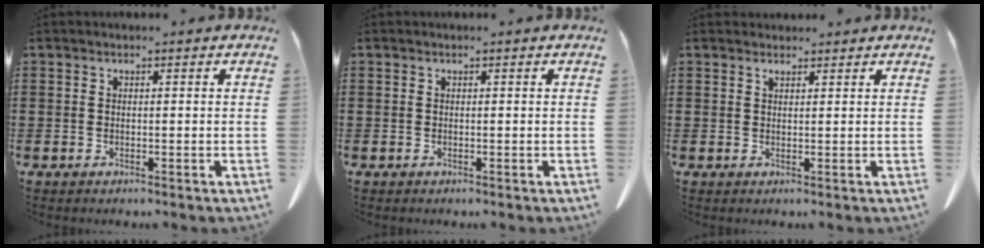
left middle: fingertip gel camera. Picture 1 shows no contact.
{"total": 0.0}
{"total": 1.1, "force": [1.0, 0.2, 0.4], "torque": [-0.010, 0.001, 0.019]}